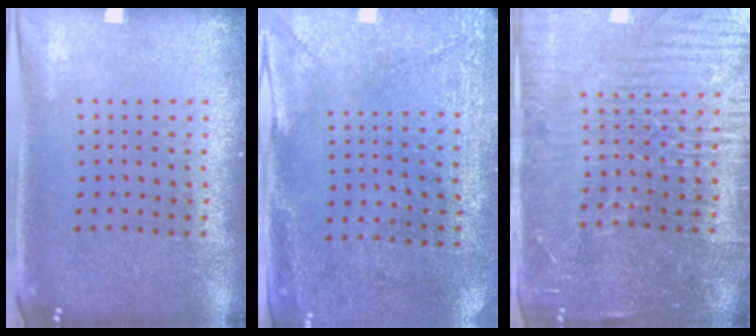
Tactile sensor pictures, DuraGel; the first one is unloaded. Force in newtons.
{"total": 2.9, "press": 2.5, "slide": 1.5}
{"total": 4.5, "press": 4.3, "slide": 1.5}